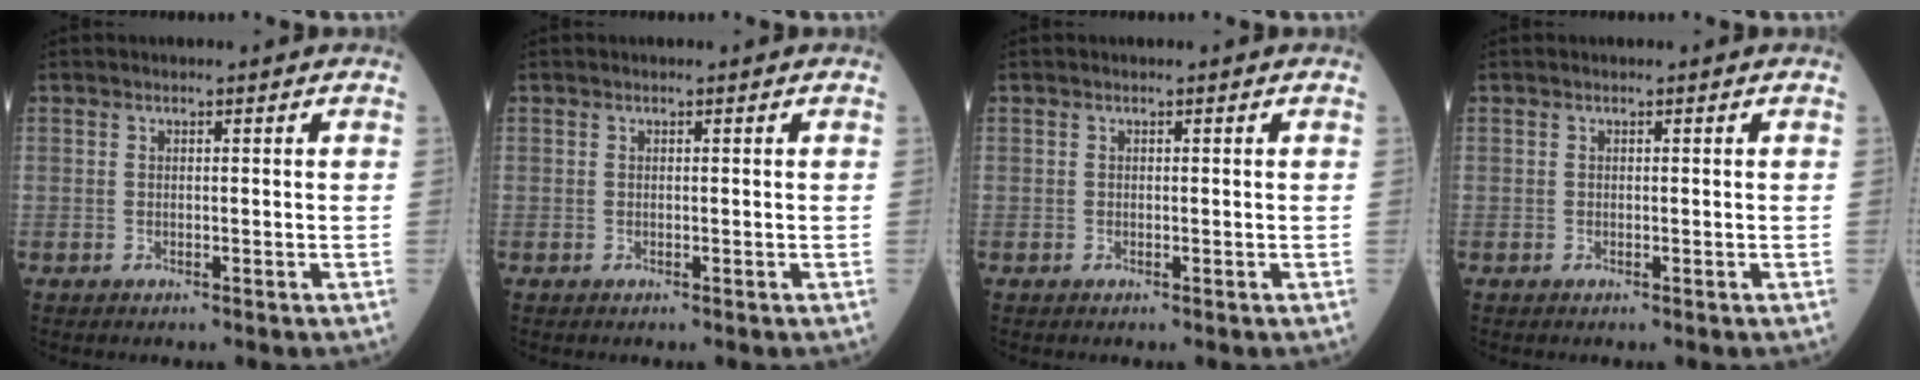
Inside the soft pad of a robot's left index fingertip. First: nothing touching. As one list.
[{"total": 0.0}, {"total": 0.0}, {"total": 0.0}]